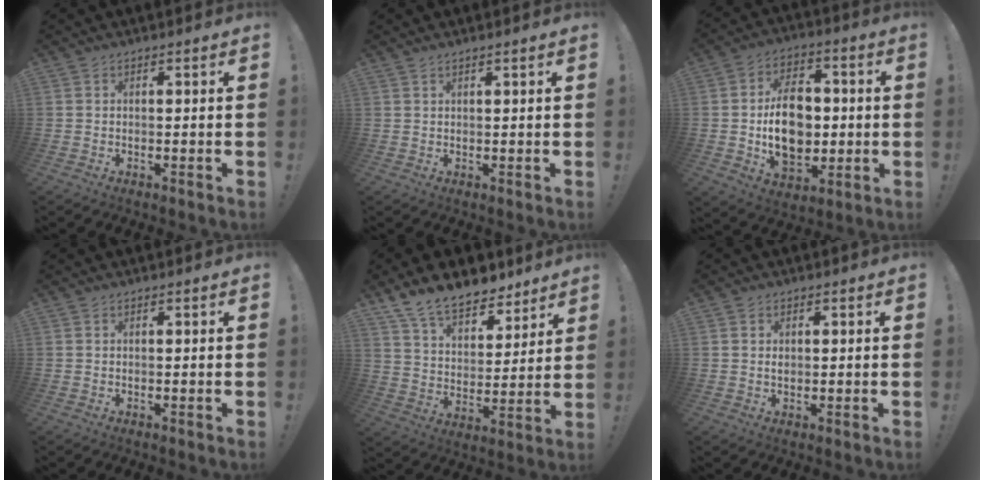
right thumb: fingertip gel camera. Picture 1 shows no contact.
{"total": 1.1, "force": [0.9, 0.1, 0.6], "torque": [-0.021, -0.001, 0.019]}
{"total": 16.3, "force": [-0.2, 11.8, 11.2], "torque": [-0.186, 0.004, 0.001]}
{"total": 0.0}
{"total": 13.9, "force": [11.2, 6.6, 5.0], "torque": [-0.100, -0.077, 0.209]}
{"total": 1.0, "force": [0.4, 0.9, 0.3], "torque": [0.008, -0.001, 0.004]}